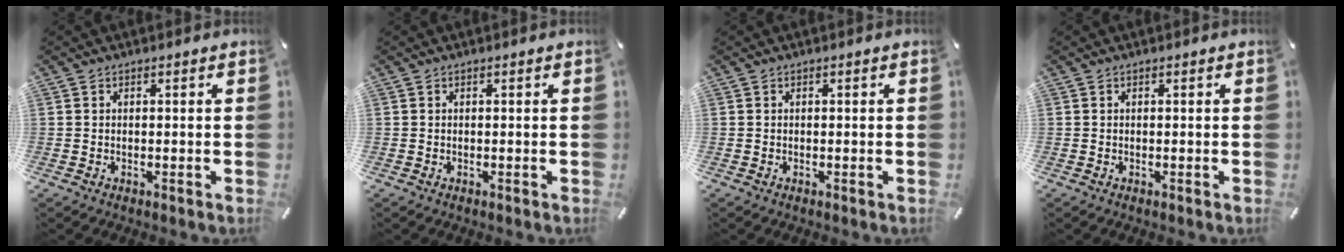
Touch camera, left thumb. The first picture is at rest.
{"total": 0.0}
{"total": 0.0}
{"total": 0.0}